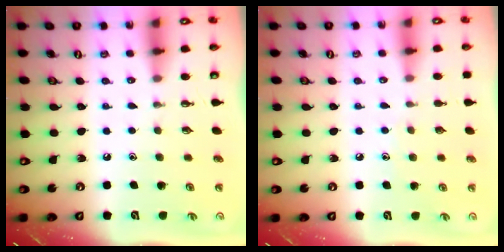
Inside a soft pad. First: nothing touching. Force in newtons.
{"total": 3.6, "press": 3.6, "slide": 0.3}